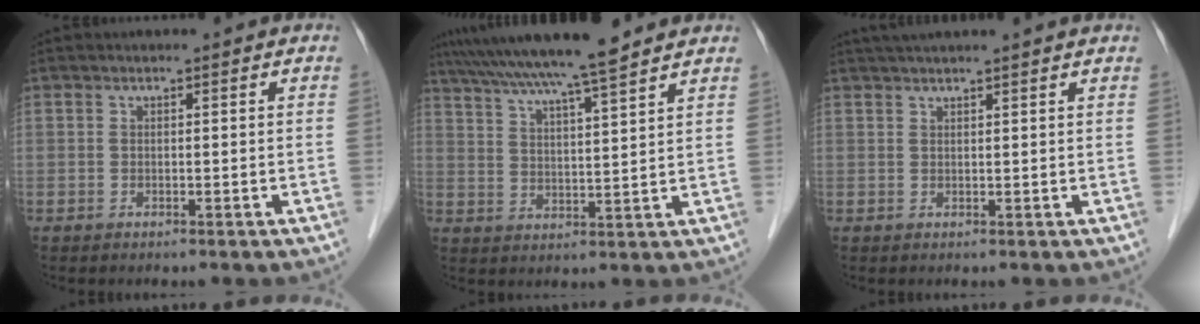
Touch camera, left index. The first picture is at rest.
{"total": 13.9, "force": [12.1, -0.7, 6.9], "torque": [-0.123, 0.024, 0.186]}
{"total": 6.9, "force": [6.0, -0.7, 3.4], "torque": [-0.048, 0.037, 0.082]}